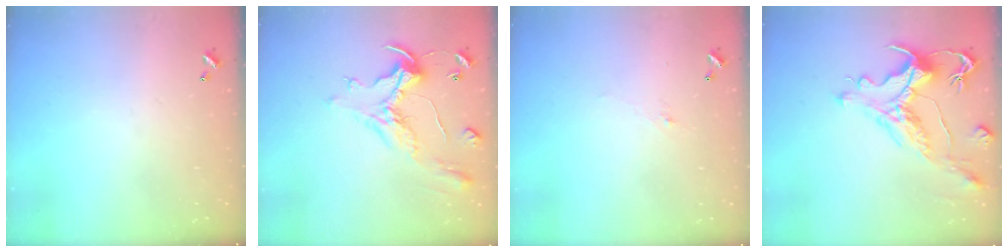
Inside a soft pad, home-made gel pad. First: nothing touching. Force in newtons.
{"total": 0.9, "press": 0.2, "slide": 0.9}
{"total": 0.7, "press": 0.1, "slide": 0.7}
{"total": 2.4, "press": 2.0, "slide": 1.3}